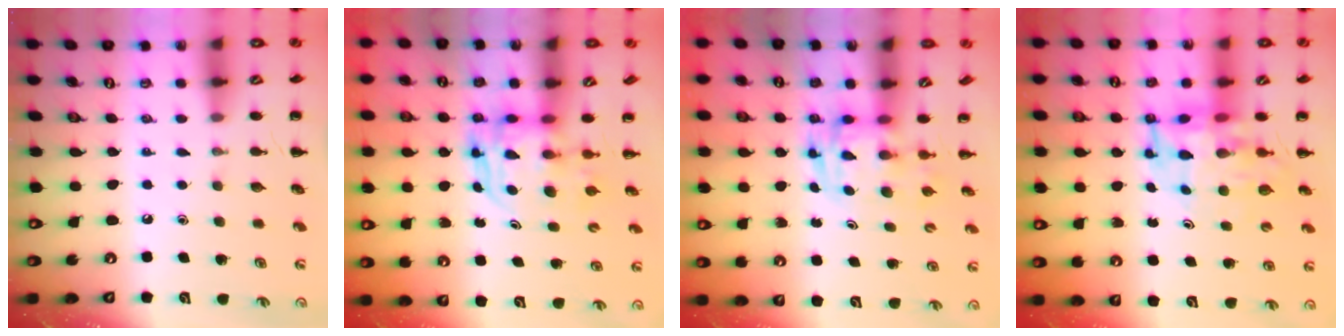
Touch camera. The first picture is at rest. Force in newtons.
{"total": 3.9, "press": 3.7, "slide": 1.1}
{"total": 2.8, "press": 2.7, "slide": 0.5}
{"total": 8.2, "press": 7.7, "slide": 2.9}